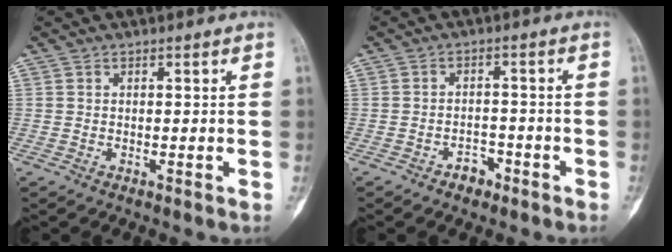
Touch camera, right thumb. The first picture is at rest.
{"total": 3.1, "force": [-2.1, 2.0, 1.2], "torque": [-0.008, 0.020, -0.029]}